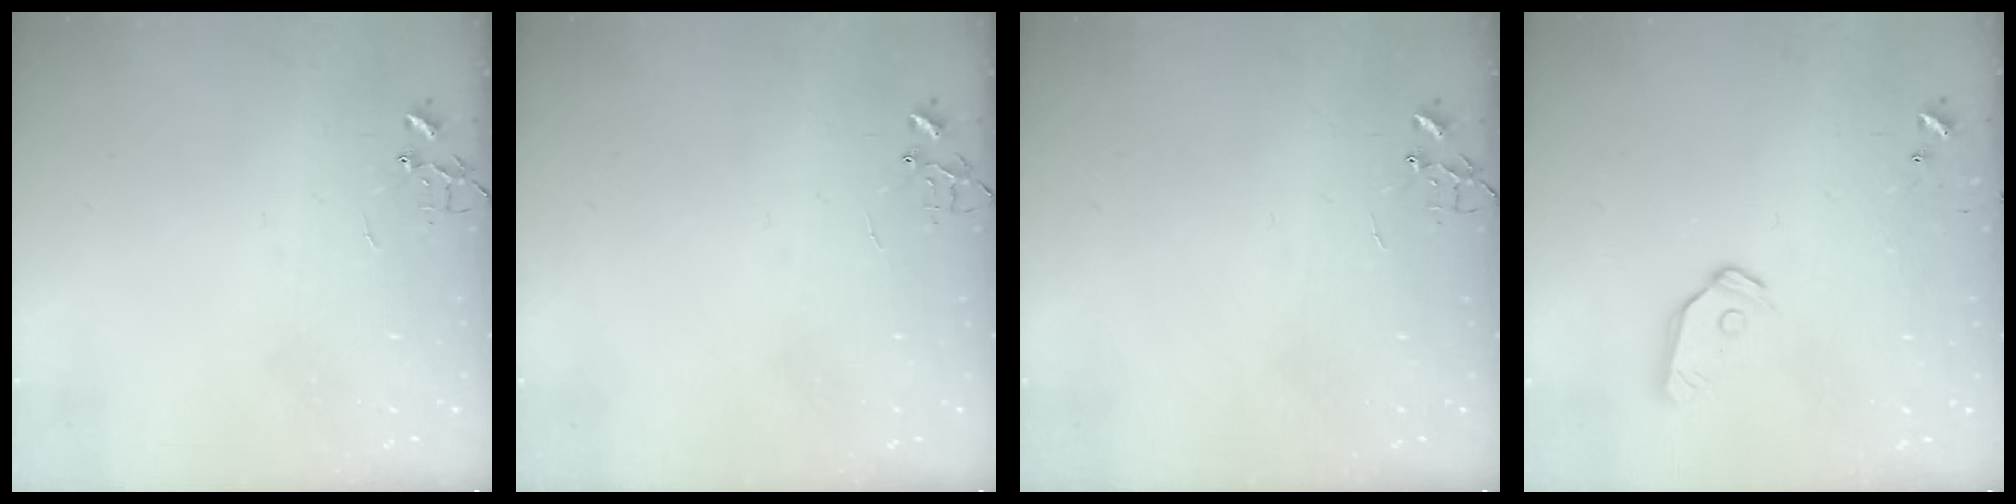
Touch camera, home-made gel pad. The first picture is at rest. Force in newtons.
{"total": 6.4, "press": 6.4, "slide": 0.6}
{"total": 0.0}
{"total": 9.2, "press": 9.2, "slide": 1.0}